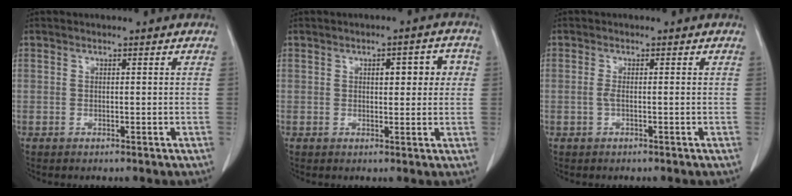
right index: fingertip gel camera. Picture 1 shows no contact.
{"total": 4.9, "force": [1.1, 1.9, 4.3], "torque": [-0.054, 0.016, 0.014]}
{"total": 1.1, "force": [-0.2, 0.1, 1.1], "torque": [-0.020, 0.002, -0.004]}